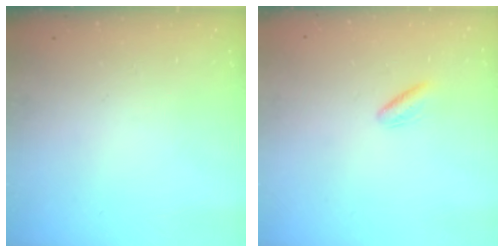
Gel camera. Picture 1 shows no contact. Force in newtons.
{"total": 2.5, "press": 2.3, "slide": 1.1}